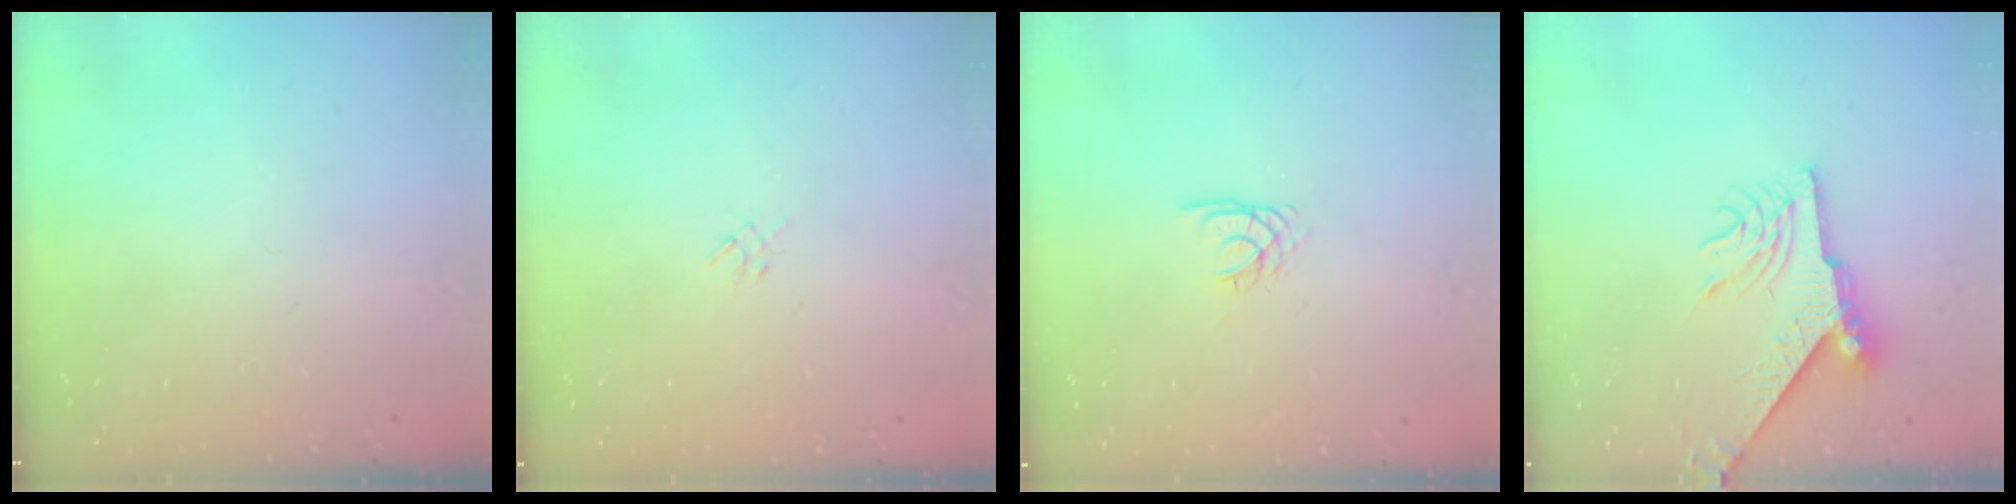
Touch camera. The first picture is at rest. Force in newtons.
{"total": 1.3, "press": 1.2, "slide": 0.5}
{"total": 2.2, "press": 2.2, "slide": 0.3}
{"total": 9.4, "press": 9.3, "slide": 0.8}